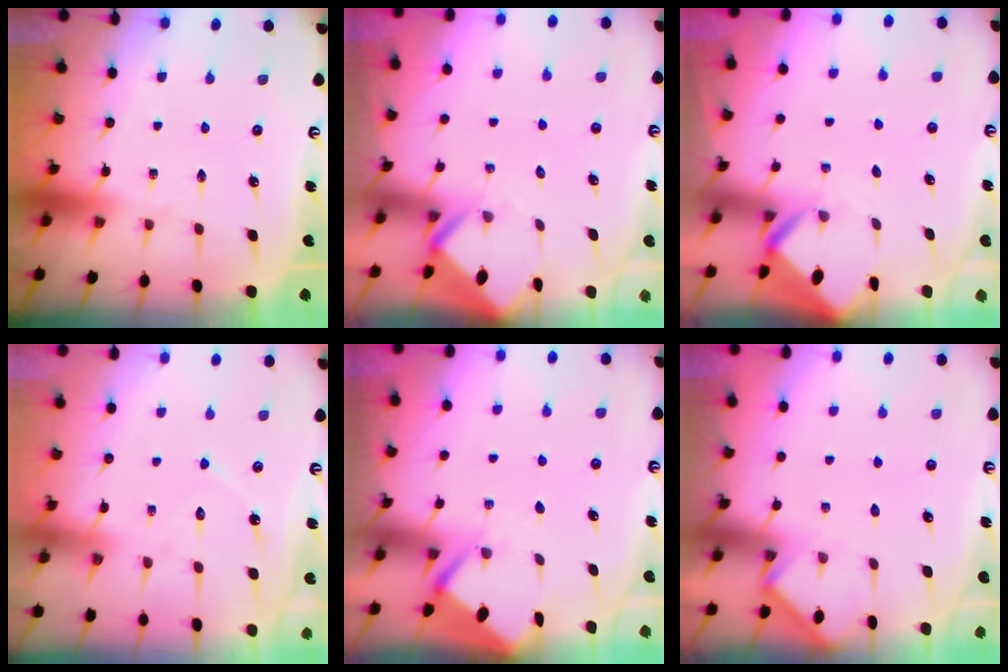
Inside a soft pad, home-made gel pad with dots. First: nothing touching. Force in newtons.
{"total": 2.8, "press": 2.8, "slide": 0.2}
{"total": 3.2, "press": 3.2, "slide": 0.2}
{"total": 4.9, "press": 4.9, "slide": 0.6}
{"total": 2.6, "press": 2.6, "slide": 0.4}
{"total": 4.7, "press": 4.6, "slide": 0.5}